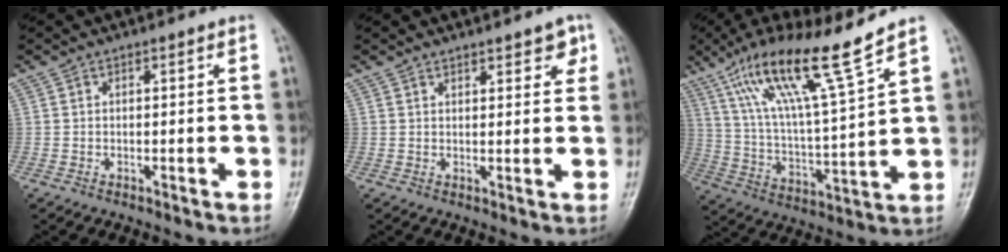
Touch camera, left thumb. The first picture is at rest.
{"total": 4.2, "force": [2.7, 1.9, 2.6], "torque": [-0.010, -0.012, 0.034]}
{"total": 16.8, "force": [11.4, 0.6, 12.4], "torque": [-0.215, -0.051, 0.208]}